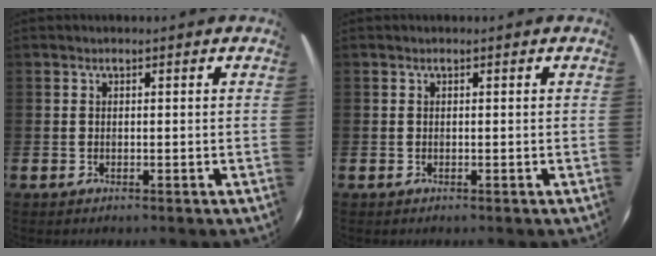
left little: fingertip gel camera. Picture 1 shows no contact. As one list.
[{"total": 0.0}]